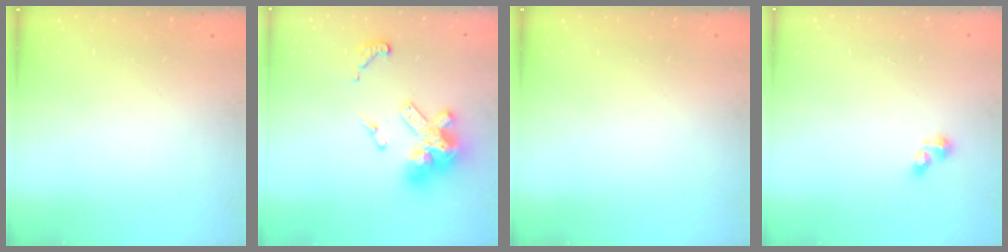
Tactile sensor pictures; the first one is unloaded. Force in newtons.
{"total": 16.9, "press": 16.8, "slide": 1.8}
{"total": 0.0}
{"total": 2.6, "press": 2.6, "slide": 0.2}